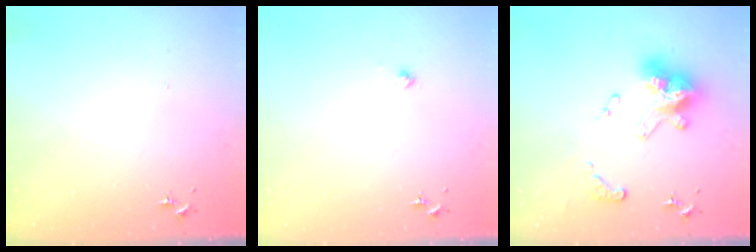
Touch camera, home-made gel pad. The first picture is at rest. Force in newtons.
{"total": 2.3, "press": 2.3, "slide": 0.2}
{"total": 16.9, "press": 16.8, "slide": 1.6}